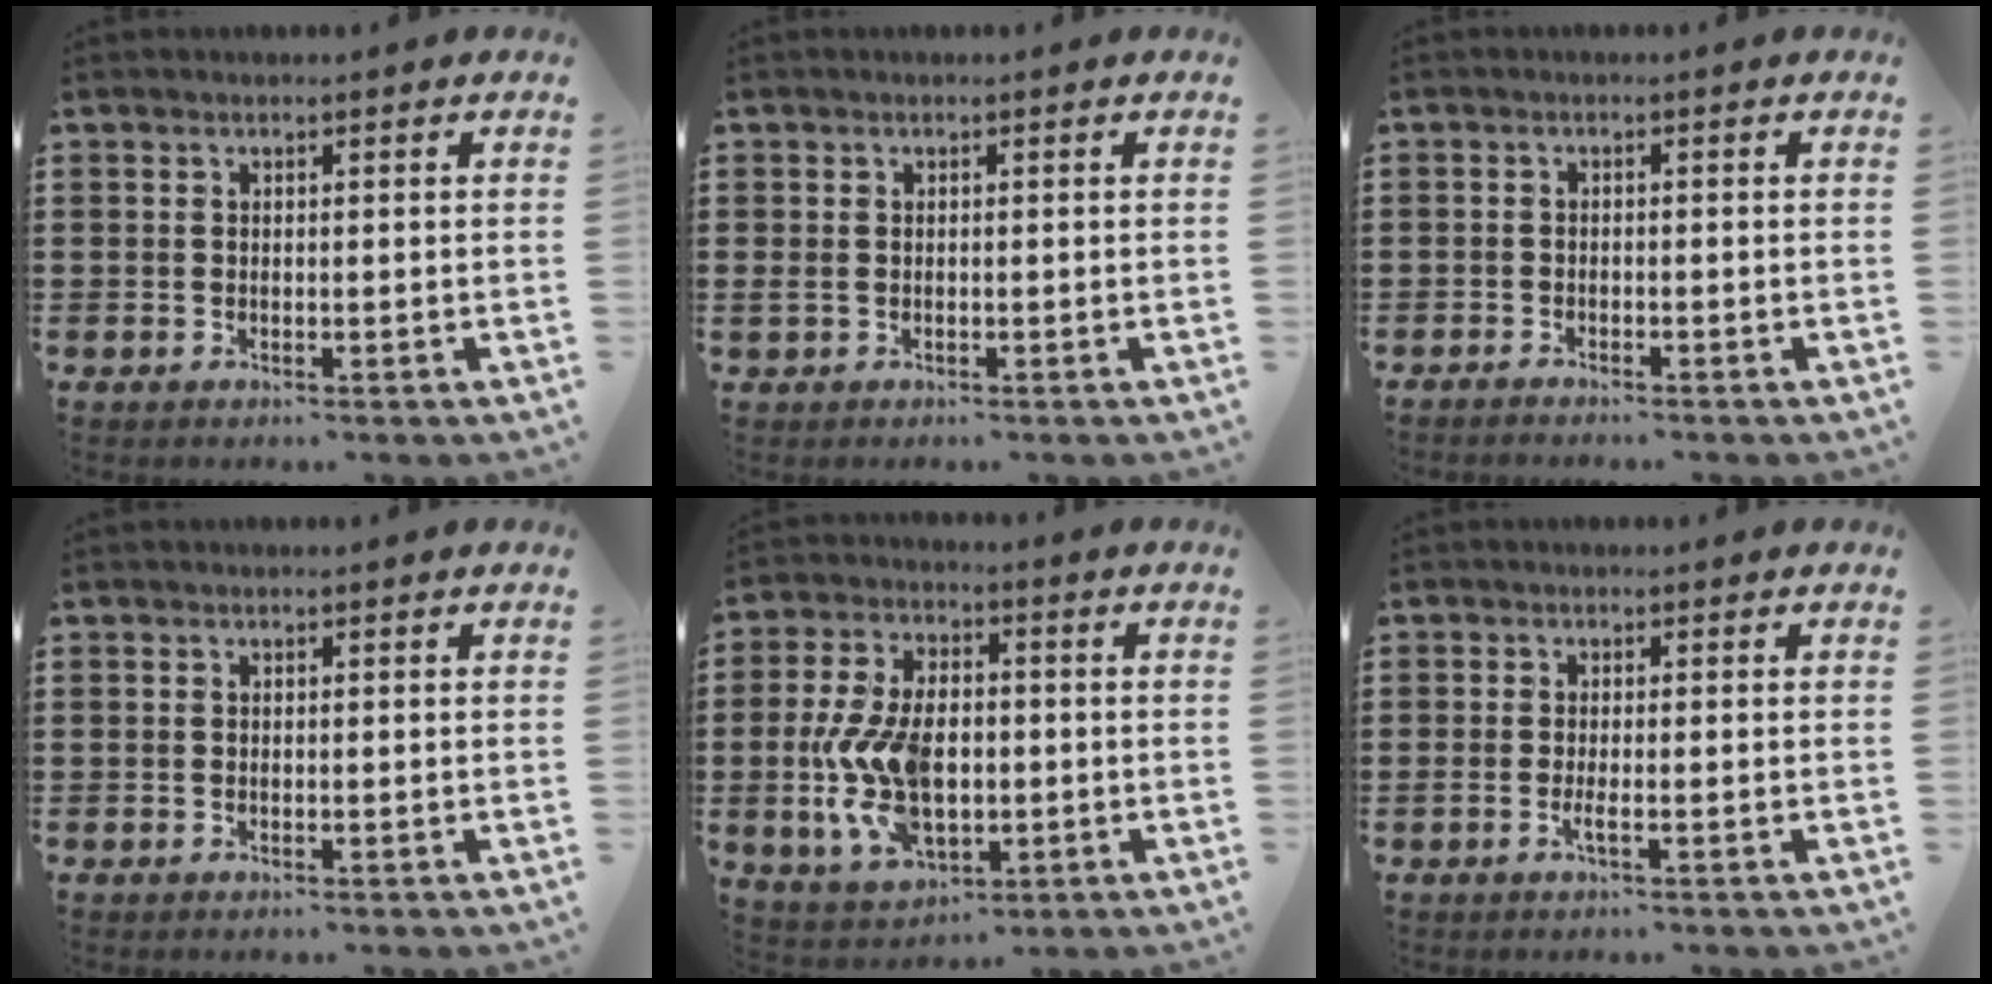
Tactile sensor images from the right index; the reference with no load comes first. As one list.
[{"total": 0.8, "force": [0.0, 0.6, 0.5], "torque": [-0.012, 0.006, -0.003]}, {"total": 1.1, "force": [-1.1, 0.1, 0.0], "torque": [-0.002, 0.003, -0.024]}, {"total": 0.0}, {"total": 12.2, "force": [-1.4, 7.1, 9.8], "torque": [-0.231, -0.004, -0.027]}, {"total": 1.6, "force": [-0.8, 0.2, 1.4], "torque": [-0.033, -0.004, -0.016]}]